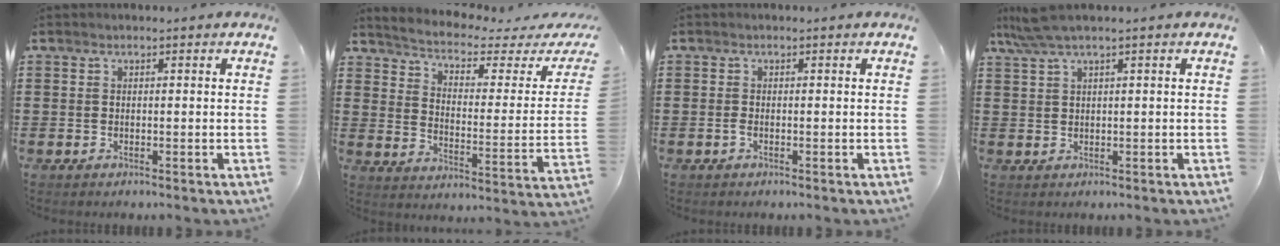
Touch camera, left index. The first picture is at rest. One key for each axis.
{"total": 2.8, "fx": 2.0, "fy": 0.5, "fz": 1.9, "tx": -0.054, "ty": -0.026, "tz": 0.023}
{"total": 0.7, "fx": -0.2, "fy": 0.1, "fz": 0.7, "tx": -0.013, "ty": -0.004, "tz": -0.003}
{"total": 3.4, "fx": 1.9, "fy": 0.1, "fz": 2.8, "tx": -0.065, "ty": 0.001, "tz": 0.031}